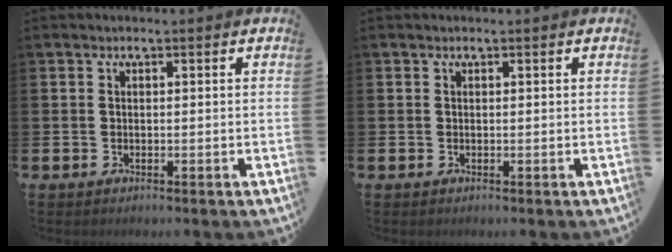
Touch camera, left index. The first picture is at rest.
{"total": 0.0}